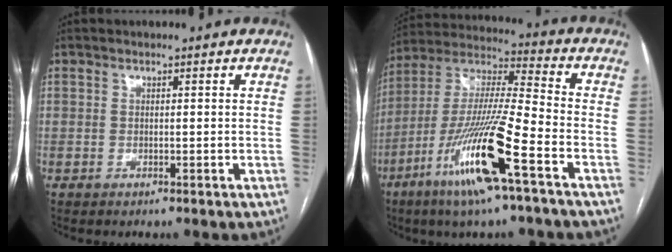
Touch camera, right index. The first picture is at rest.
{"total": 17.9, "force": [-8.5, 0.4, 15.7], "torque": [-0.329, -0.030, -0.165]}